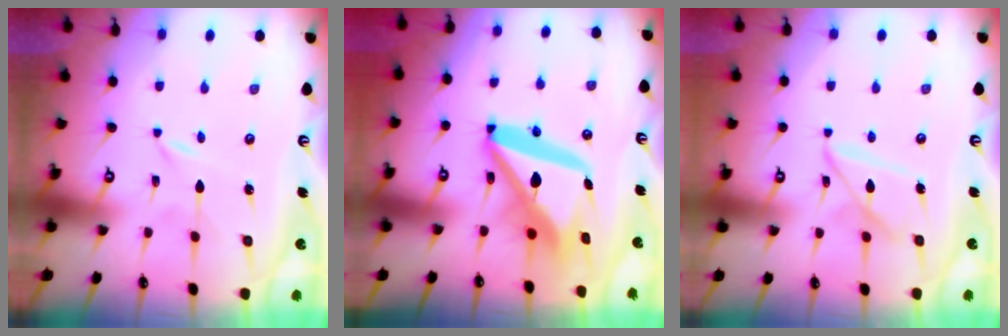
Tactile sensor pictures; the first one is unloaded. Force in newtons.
{"total": 17.9, "press": 17.8, "slide": 2.0}
{"total": 12.1, "press": 12.1, "slide": 1.2}